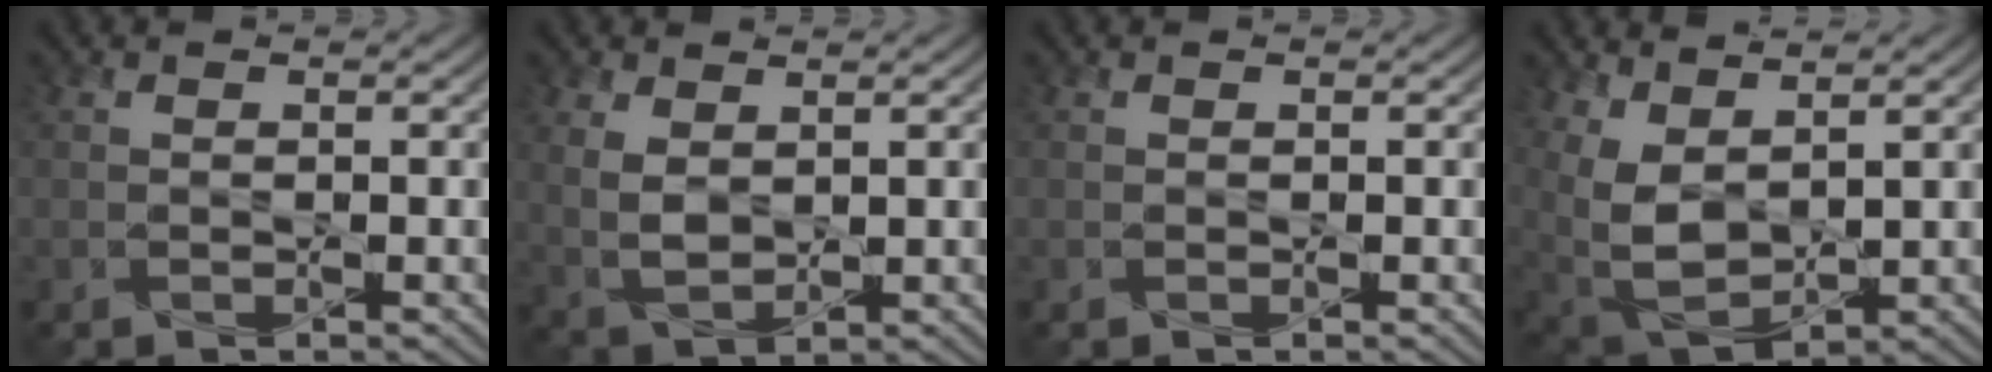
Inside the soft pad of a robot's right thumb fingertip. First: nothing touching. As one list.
[{"total": 4.0, "force": [1.6, 2.3, 2.9], "torque": [-0.079, -0.003, 0.035]}, {"total": 0.0}, {"total": 7.6, "force": [3.1, 4.1, 5.6], "torque": [-0.160, -0.004, 0.068]}]